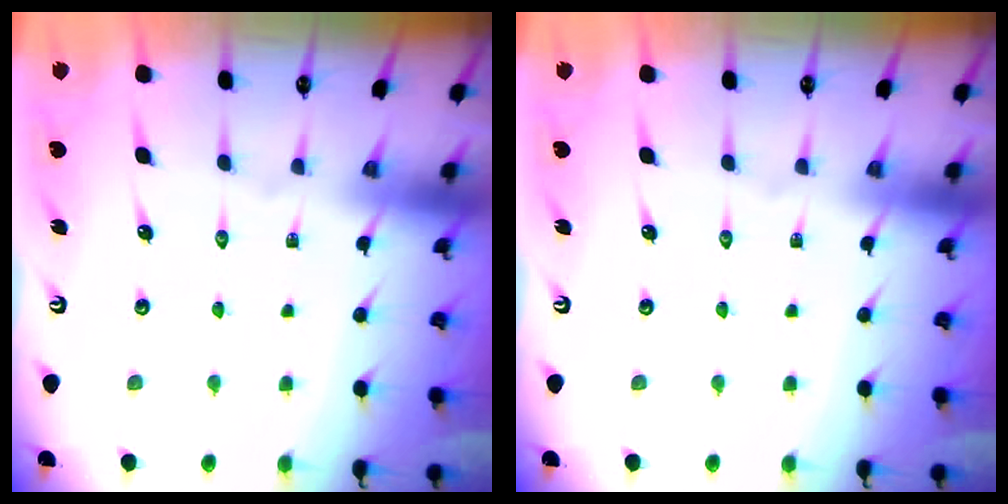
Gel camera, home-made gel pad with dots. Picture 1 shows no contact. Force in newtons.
{"total": 0.0}